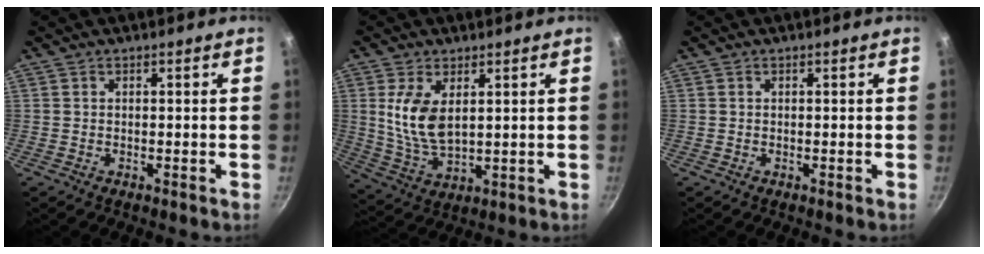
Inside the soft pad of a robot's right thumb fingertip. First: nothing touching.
{"total": 9.6, "force": [2.5, 5.1, 7.8], "torque": [-0.153, -0.023, 0.059]}
{"total": 0.0}